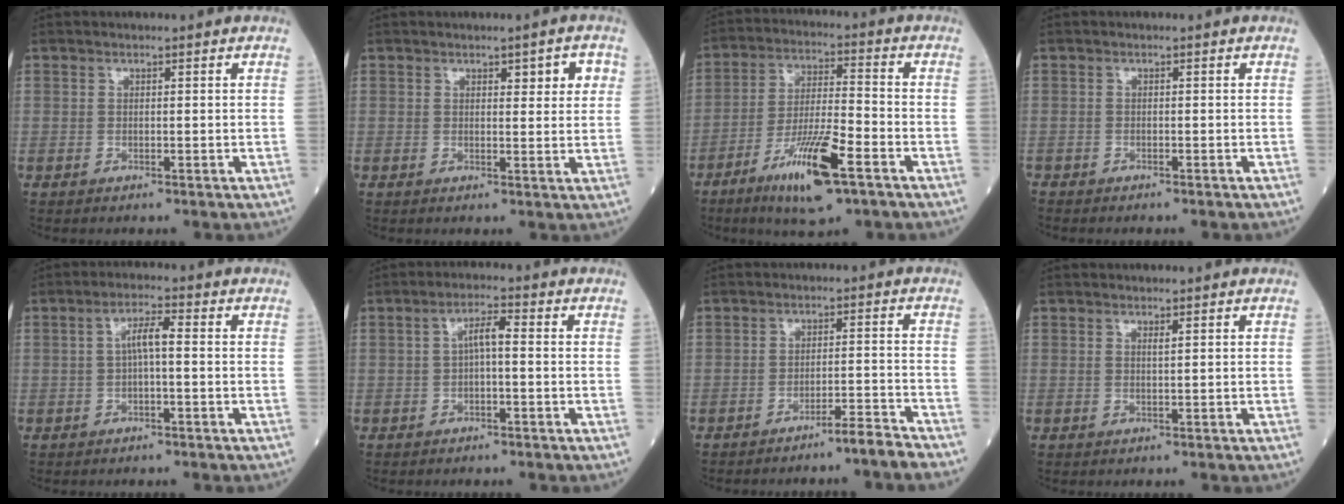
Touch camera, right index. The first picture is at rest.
{"total": 3.6, "force": [1.6, 1.1, 3.1], "torque": [-0.036, 0.004, 0.021]}
{"total": 12.3, "force": [-6.7, 1.7, 10.2], "torque": [-0.190, -0.017, -0.118]}
{"total": 1.4, "force": [-1.4, 0.2, 0.3], "torque": [-0.006, -0.002, -0.022]}
{"total": 3.5, "force": [0.0, 0.6, 3.5], "torque": [-0.061, 0.011, 0.000]}
{"total": 3.2, "force": [-0.1, 0.6, 3.1], "torque": [-0.052, 0.011, -0.002]}
{"total": 4.4, "force": [-4.0, -1.0, 1.7], "torque": [-0.019, -0.008, -0.065]}
{"total": 0.8, "force": [0.4, -0.1, 0.7], "torque": [-0.014, -0.003, 0.007]}